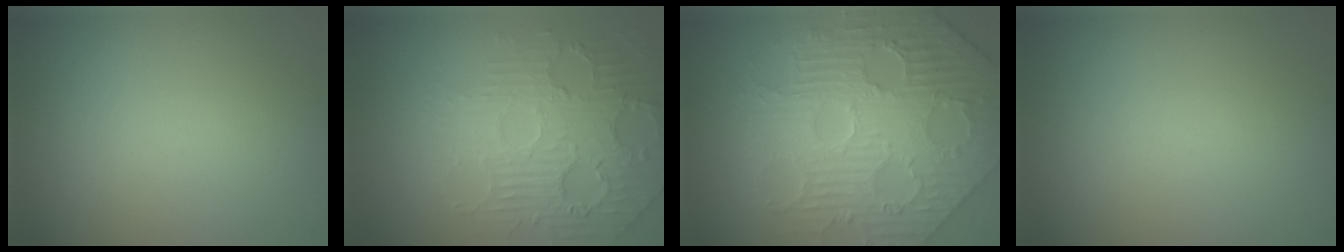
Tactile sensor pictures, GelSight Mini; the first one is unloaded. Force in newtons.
{"total": 4.5, "press": 4.1, "slide": 2.0}
{"total": 6.9, "press": 5.9, "slide": 3.6}
{"total": 0.0}